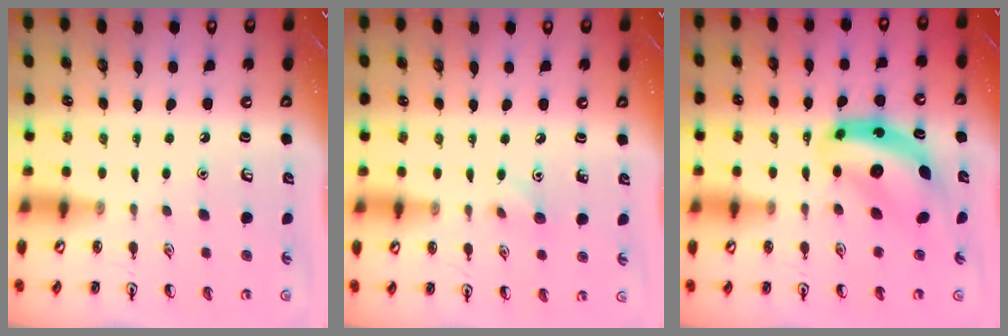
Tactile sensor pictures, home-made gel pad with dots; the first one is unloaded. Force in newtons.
{"total": 5.1, "press": 4.9, "slide": 1.6}
{"total": 8.4, "press": 8.1, "slide": 2.2}